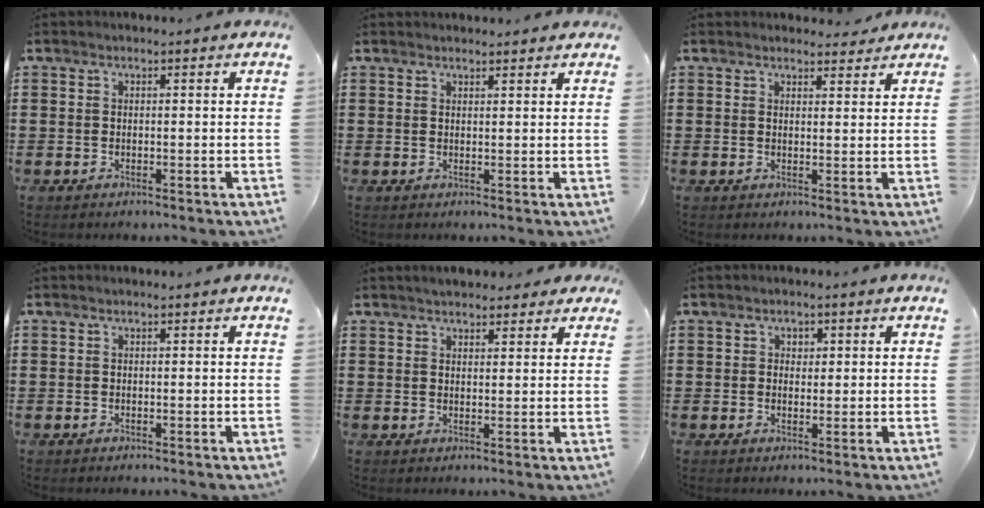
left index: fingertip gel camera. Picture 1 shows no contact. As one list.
[{"total": 1.4, "force": [1.4, 0.2, 0.2], "torque": [-0.006, 0.001, 0.027]}, {"total": 2.5, "force": [2.4, 0.8, 0.2], "torque": [0.005, -0.008, 0.041]}, {"total": 0.0}, {"total": 2.9, "force": [2.7, 0.9, 0.7], "torque": [-0.012, -0.004, 0.049]}, {"total": 1.4, "force": [0.3, 1.2, 0.7], "torque": [-0.016, 0.009, 0.004]}]